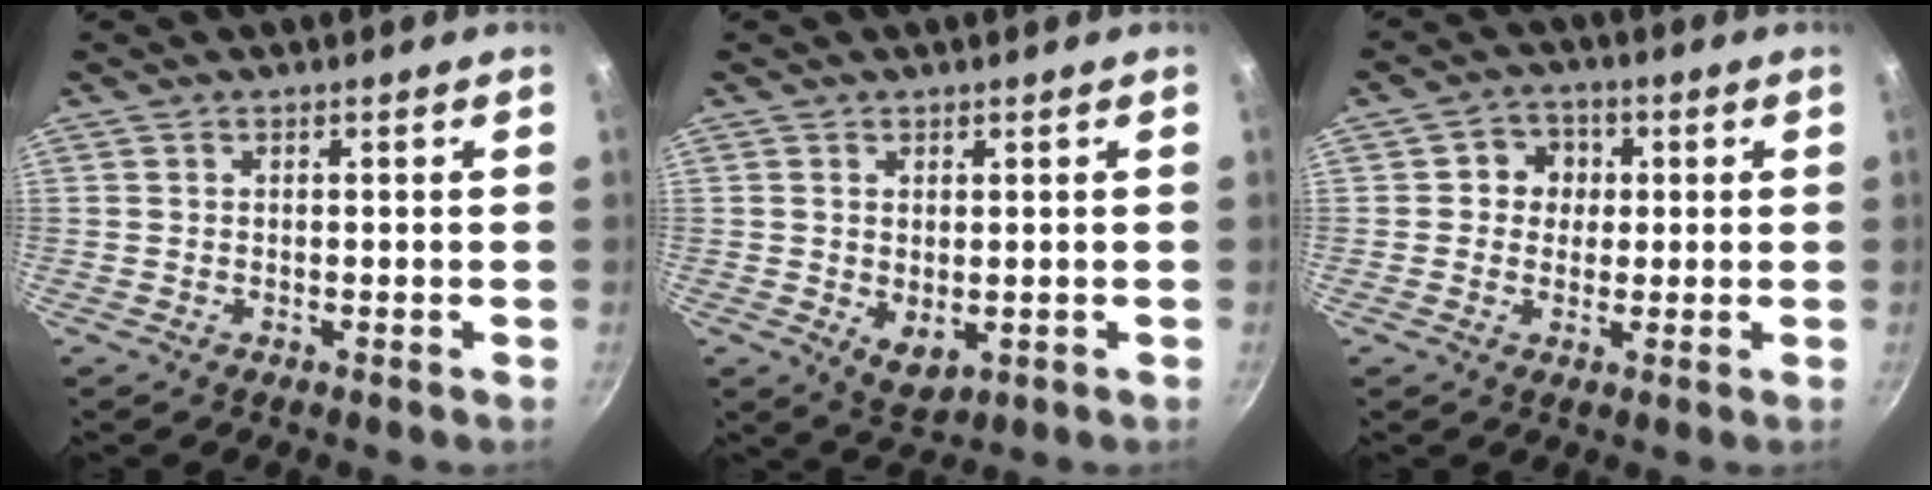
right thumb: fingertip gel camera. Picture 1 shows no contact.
{"total": 4.6, "force": [-0.1, 2.7, 3.7], "torque": [-0.059, -0.016, 0.006]}
{"total": 5.2, "force": [0.7, 4.9, 1.8], "torque": [0.008, 0.004, 0.001]}